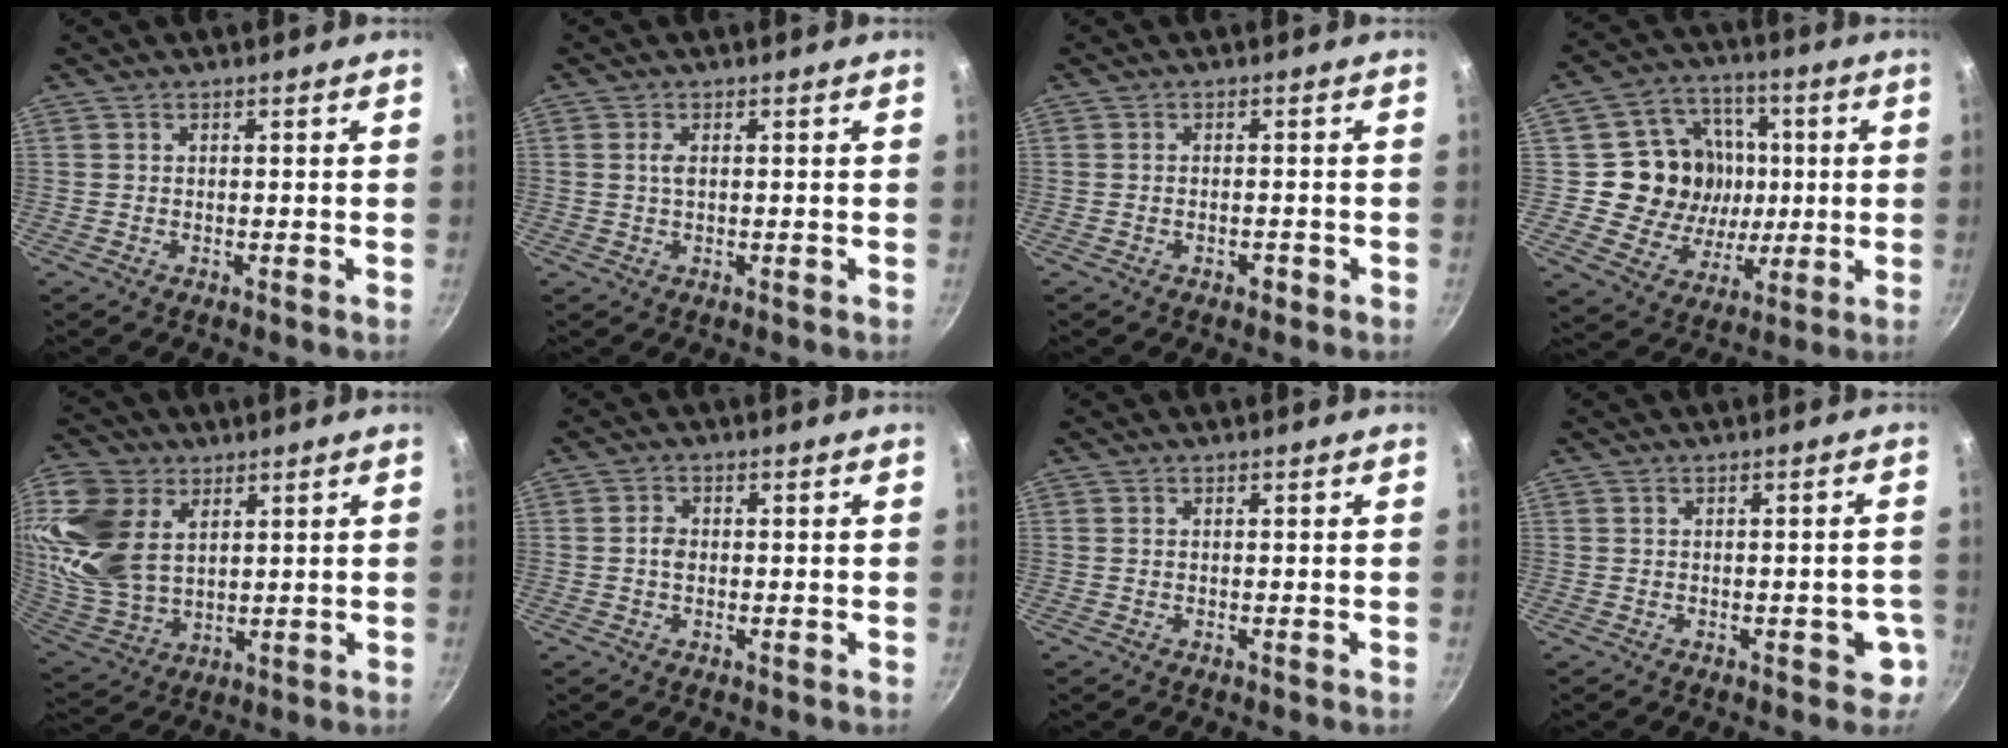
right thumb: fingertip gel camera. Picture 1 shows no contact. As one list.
[{"total": 1.6, "force": [0.3, 0.7, 1.4], "torque": [-0.027, 0.001, 0.006]}, {"total": 1.6, "force": [-0.9, 0.9, 1.0], "torque": [-0.015, 0.007, -0.011]}, {"total": 16.3, "force": [1.2, 14.8, 6.8], "torque": [-0.080, 0.010, 0.021]}, {"total": 18.5, "force": [6.4, 12.4, 12.3], "torque": [-0.250, -0.028, 0.131]}, {"total": 2.3, "force": [-0.1, 1.7, 1.5], "torque": [-0.020, 0.006, -0.004]}, {"total": 0.0}, {"total": 4.2, "force": [-1.5, 2.3, 3.2], "torque": [-0.007, 0.016, -0.018]}]